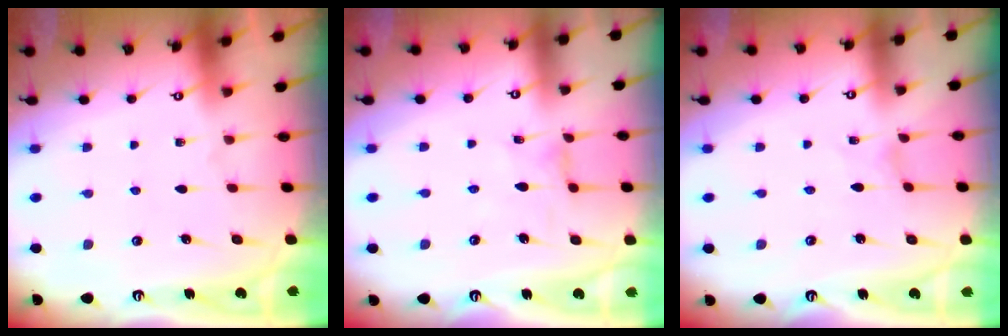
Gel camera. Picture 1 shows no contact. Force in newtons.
{"total": 1.7, "press": 1.6, "slide": 0.1}
{"total": 0.0}